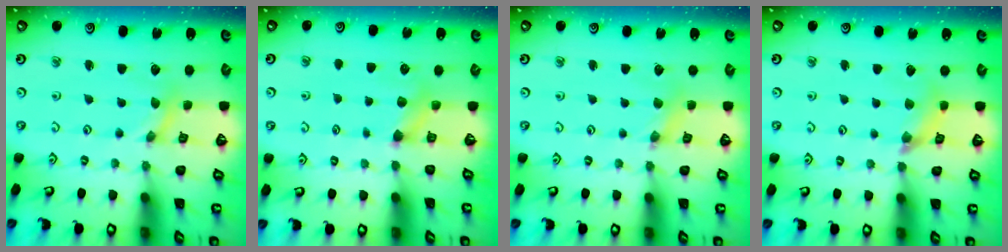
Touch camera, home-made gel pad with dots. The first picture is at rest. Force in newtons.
{"total": 4.8, "press": 4.7, "slide": 0.9}
{"total": 1.9, "press": 1.8, "slide": 0.3}
{"total": 7.1, "press": 7.1, "slide": 0.6}